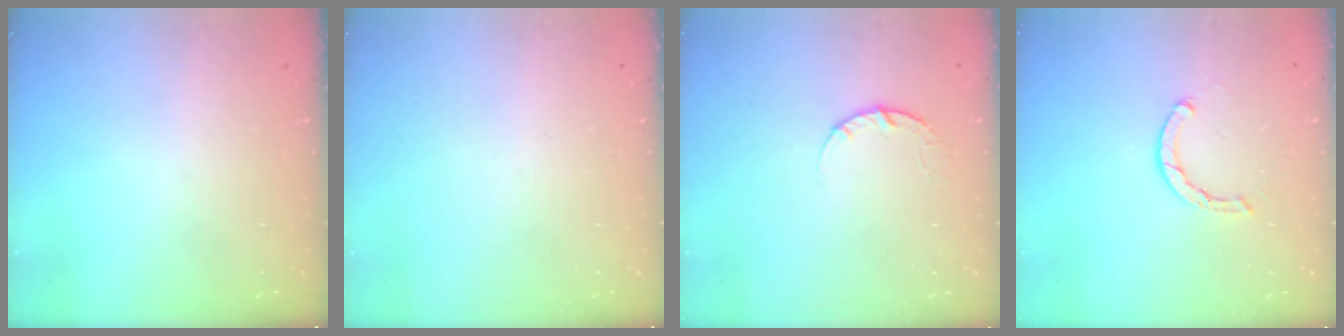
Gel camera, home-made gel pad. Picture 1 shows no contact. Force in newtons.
{"total": 0.0}
{"total": 3.2, "press": 3.1, "slide": 0.5}
{"total": 1.6, "press": 1.6, "slide": 0.1}